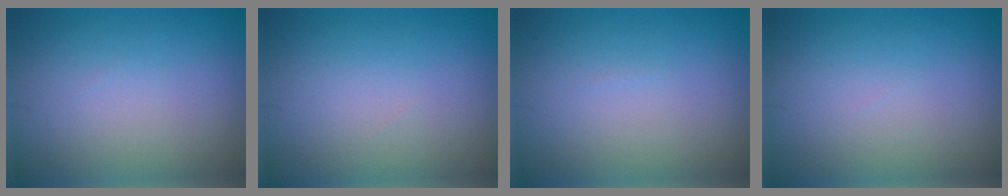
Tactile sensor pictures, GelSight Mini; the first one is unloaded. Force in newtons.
{"total": 0.0}
{"total": 0.0}
{"total": 0.0}